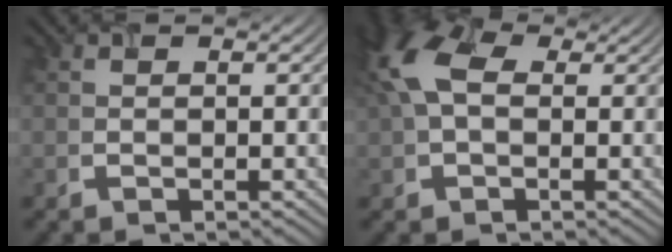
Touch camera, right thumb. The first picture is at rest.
{"total": 7.7, "force": [1.7, 4.9, 5.8], "torque": [-0.161, 0.017, 0.027]}